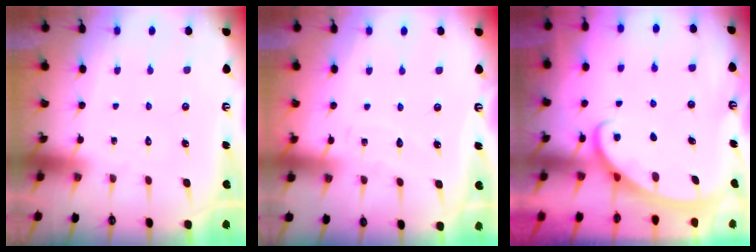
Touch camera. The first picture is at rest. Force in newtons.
{"total": 3.4, "press": 3.4, "slide": 0.3}
{"total": 2.8, "press": 2.8, "slide": 0.4}